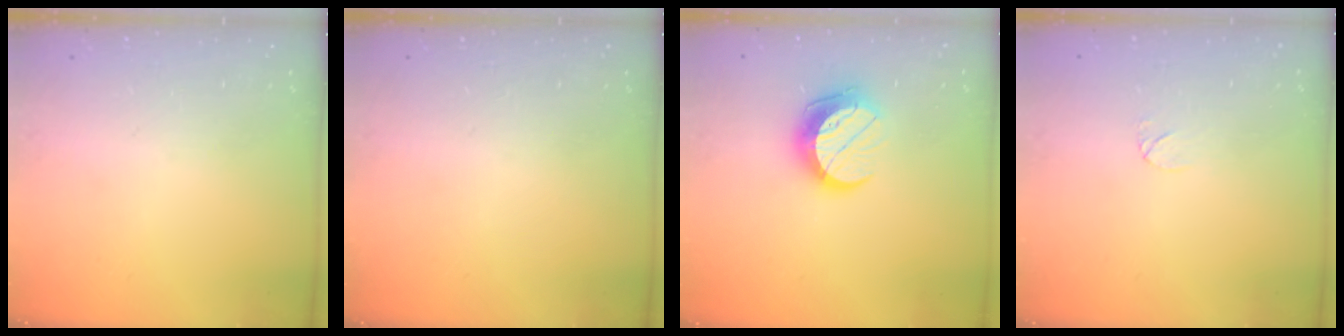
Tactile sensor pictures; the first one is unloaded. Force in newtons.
{"total": 0.0}
{"total": 11.1, "press": 11.1, "slide": 0.7}
{"total": 3.7, "press": 3.7, "slide": 0.3}